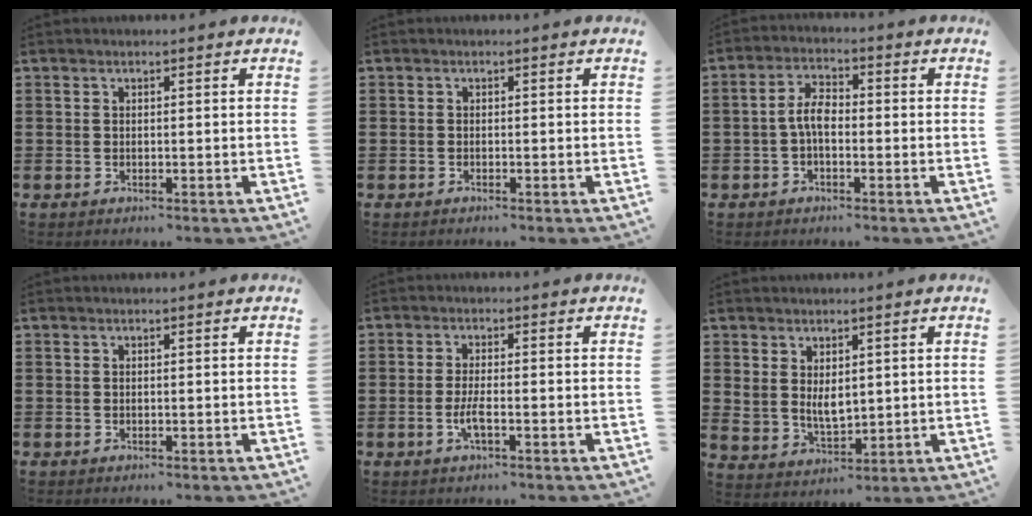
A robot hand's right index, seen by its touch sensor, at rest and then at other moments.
{"total": 0.0}
{"total": 4.3, "force": [-0.7, 2.1, 3.7], "torque": [-0.082, 0.006, -0.018]}
{"total": 0.0}
{"total": 3.0, "force": [-1.1, 0.6, 2.7], "torque": [-0.054, -0.002, -0.021]}
{"total": 4.1, "force": [2.0, 2.6, 2.5], "torque": [-0.056, 0.003, 0.039]}